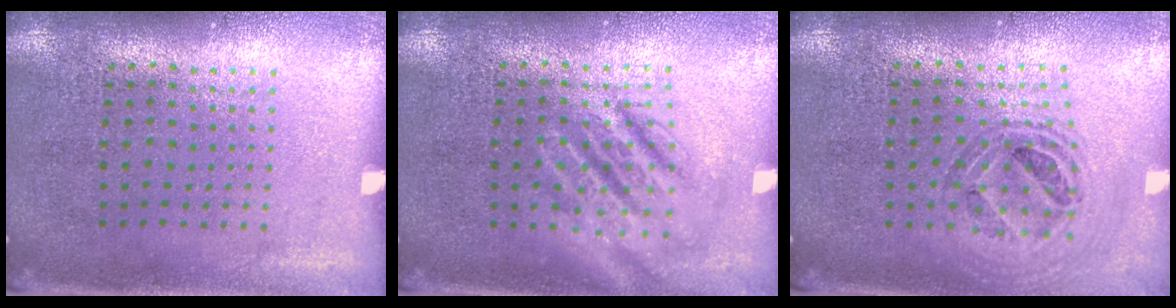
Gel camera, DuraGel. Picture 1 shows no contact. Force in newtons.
{"total": 2.6, "press": 2.6, "slide": 0.3}
{"total": 0.9, "press": 0.9, "slide": 0.0}